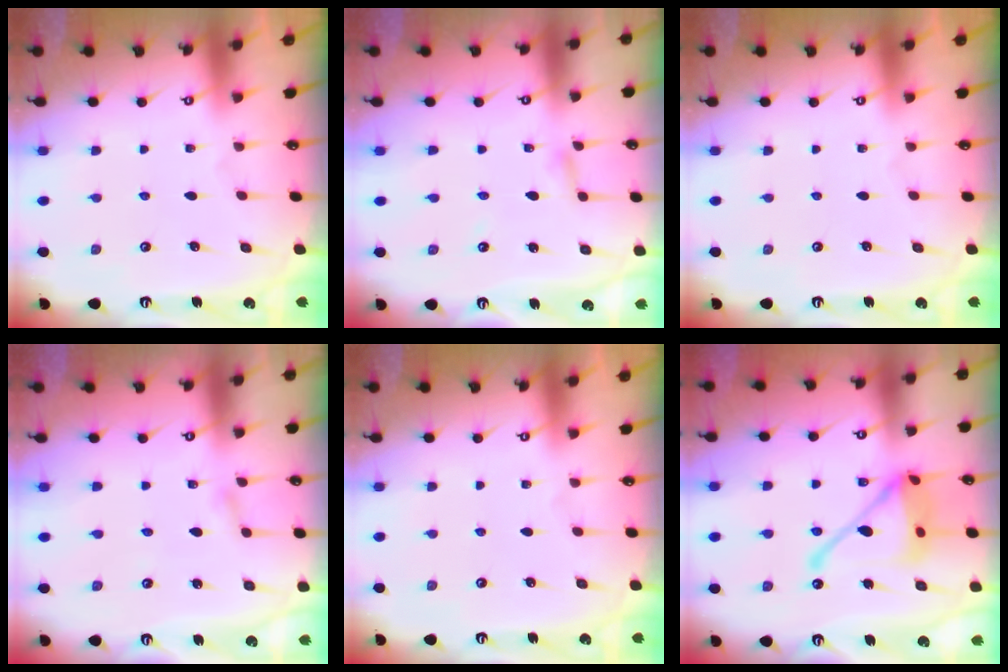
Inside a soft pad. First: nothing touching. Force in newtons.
{"total": 2.8, "press": 2.8, "slide": 0.2}
{"total": 0.0}
{"total": 2.8, "press": 2.8, "slide": 0.3}
{"total": 0.0}
{"total": 17.8, "press": 17.7, "slide": 1.7}